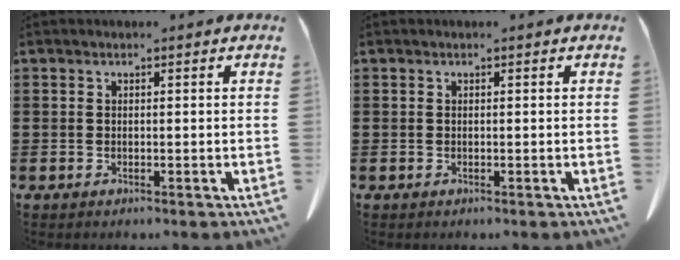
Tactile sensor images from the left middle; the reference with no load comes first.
{"total": 0.0}